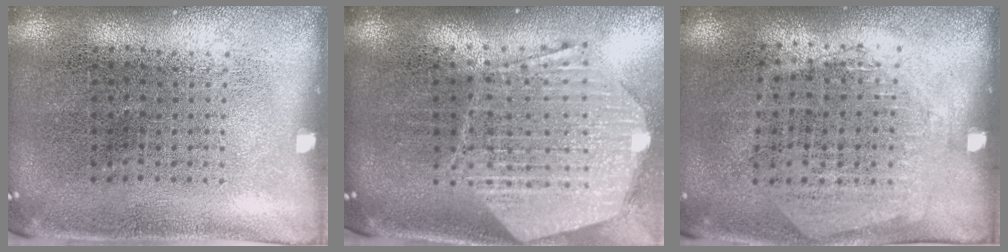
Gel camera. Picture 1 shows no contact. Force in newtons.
{"total": 2.9, "press": 2.3, "slide": 1.8}
{"total": 1.3, "press": 1.1, "slide": 0.7}